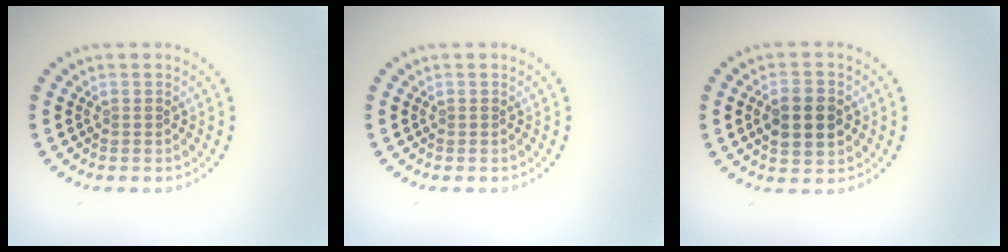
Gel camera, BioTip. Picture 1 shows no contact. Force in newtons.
{"total": 0.0}
{"total": 4.3, "press": 4.3, "slide": 0.2}